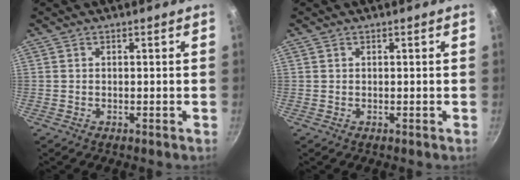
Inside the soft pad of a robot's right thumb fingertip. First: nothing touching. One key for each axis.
{"total": 0.0}